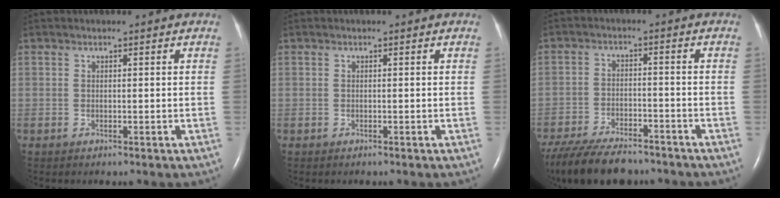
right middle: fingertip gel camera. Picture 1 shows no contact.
{"total": 0.0}
{"total": 14.2, "force": [-11.7, 4.4, 6.9], "torque": [-0.143, -0.021, -0.187]}